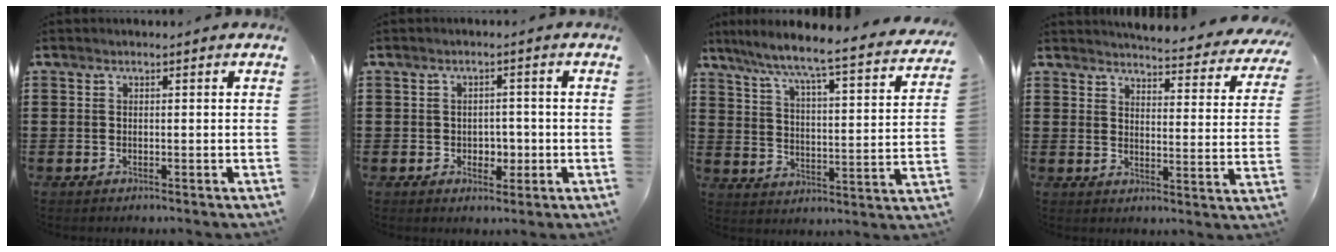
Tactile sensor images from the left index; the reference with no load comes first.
{"total": 2.4, "force": [-0.3, 1.9, 1.4], "torque": [-0.026, 0.002, -0.012]}
{"total": 5.0, "force": [4.4, -0.8, 2.2], "torque": [-0.066, -0.049, 0.061]}
{"total": 4.5, "force": [4.4, -0.2, 1.0], "torque": [-0.024, -0.042, 0.069]}